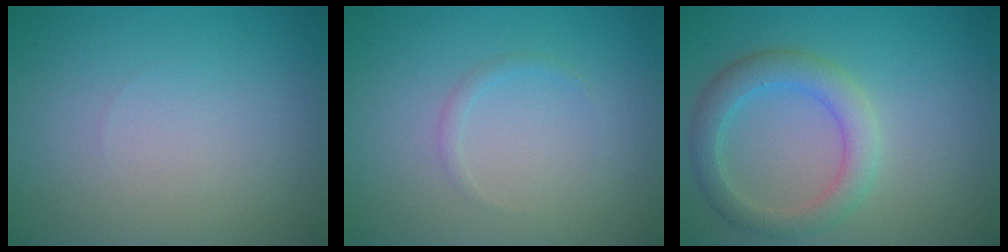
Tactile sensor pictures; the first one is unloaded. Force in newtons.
{"total": 0.8, "press": 0.8, "slide": 0.1}
{"total": 3.8, "press": 3.8, "slide": 0.1}